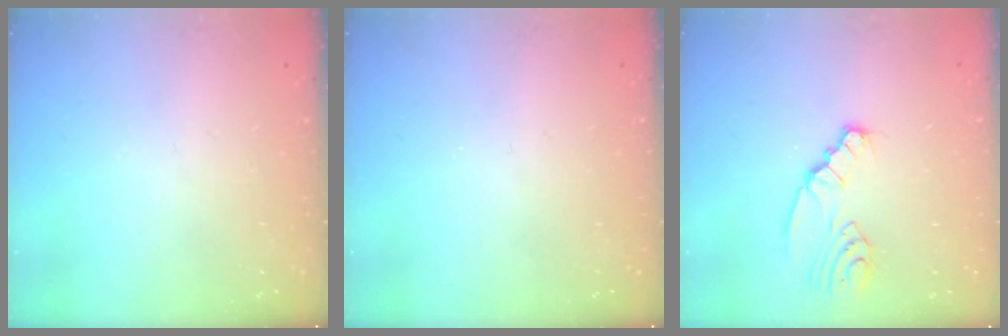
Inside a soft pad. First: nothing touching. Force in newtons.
{"total": 0.0}
{"total": 2.8, "press": 2.8, "slide": 0.3}